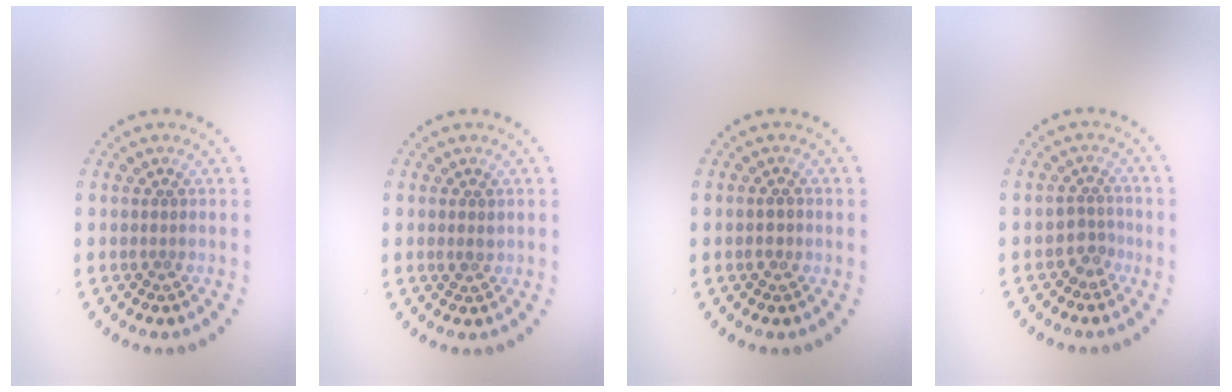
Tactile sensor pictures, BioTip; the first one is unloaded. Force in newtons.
{"total": 0.9, "press": 0.8, "slide": 0.2}
{"total": 1.1, "press": 1.0, "slide": 0.2}
{"total": 1.8, "press": 1.3, "slide": 1.2}